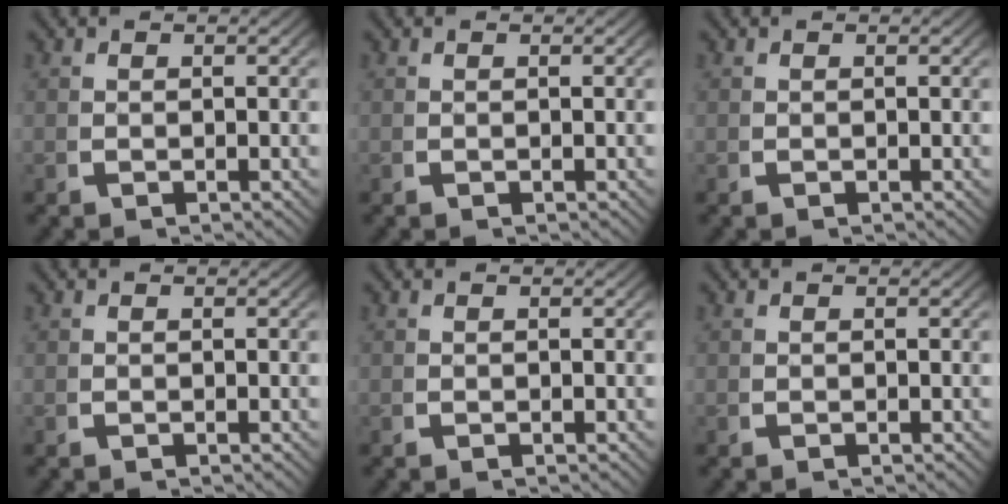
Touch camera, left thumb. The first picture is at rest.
{"total": 0.0}
{"total": 0.0}
{"total": 0.0}
{"total": 0.0}
{"total": 0.0}